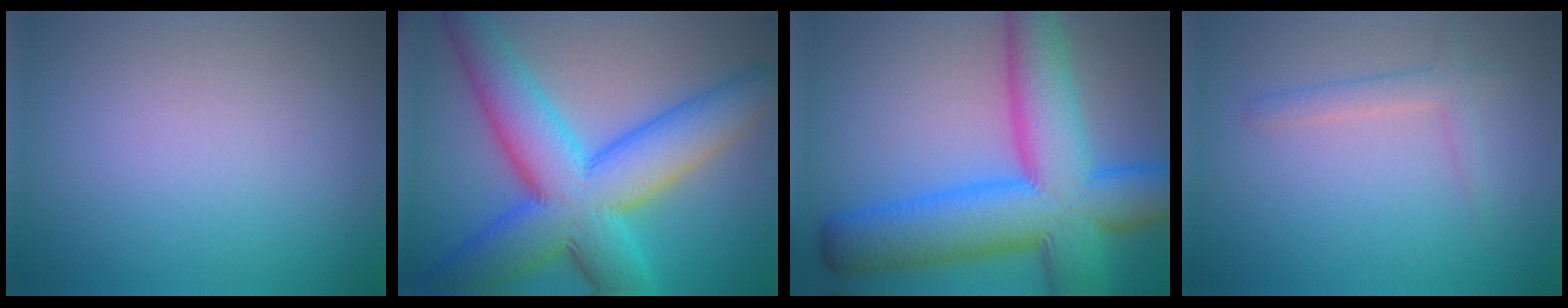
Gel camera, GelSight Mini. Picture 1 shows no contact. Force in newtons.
{"total": 12.3, "press": 12.3, "slide": 0.3}
{"total": 13.4, "press": 13.4, "slide": 0.5}
{"total": 1.8, "press": 1.7, "slide": 0.1}